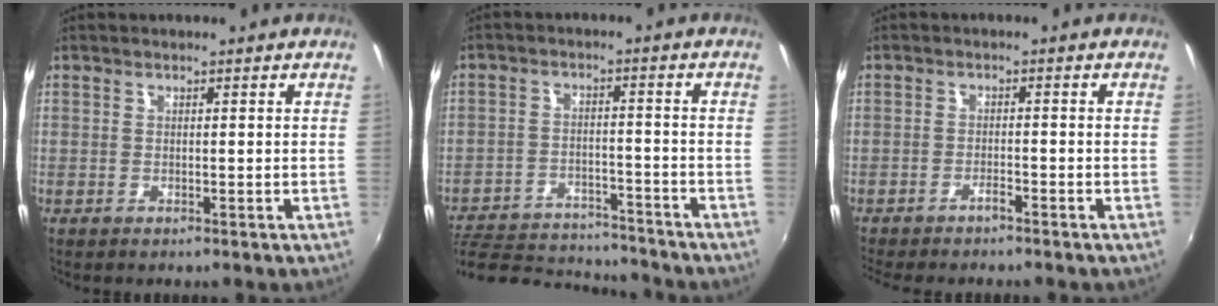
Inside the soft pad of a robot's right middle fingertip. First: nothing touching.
{"total": 17.4, "force": [-15.5, 5.1, 6.0], "torque": [-0.137, 0.001, -0.224]}
{"total": 2.2, "force": [-1.9, 0.1, 1.1], "torque": [-0.031, -0.006, -0.040]}